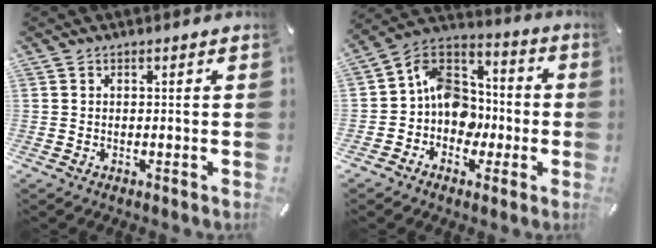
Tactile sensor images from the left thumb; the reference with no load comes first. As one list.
[{"total": 11.7, "force": [-1.8, 10.7, 4.5], "torque": [-0.082, 0.016, -0.023]}]